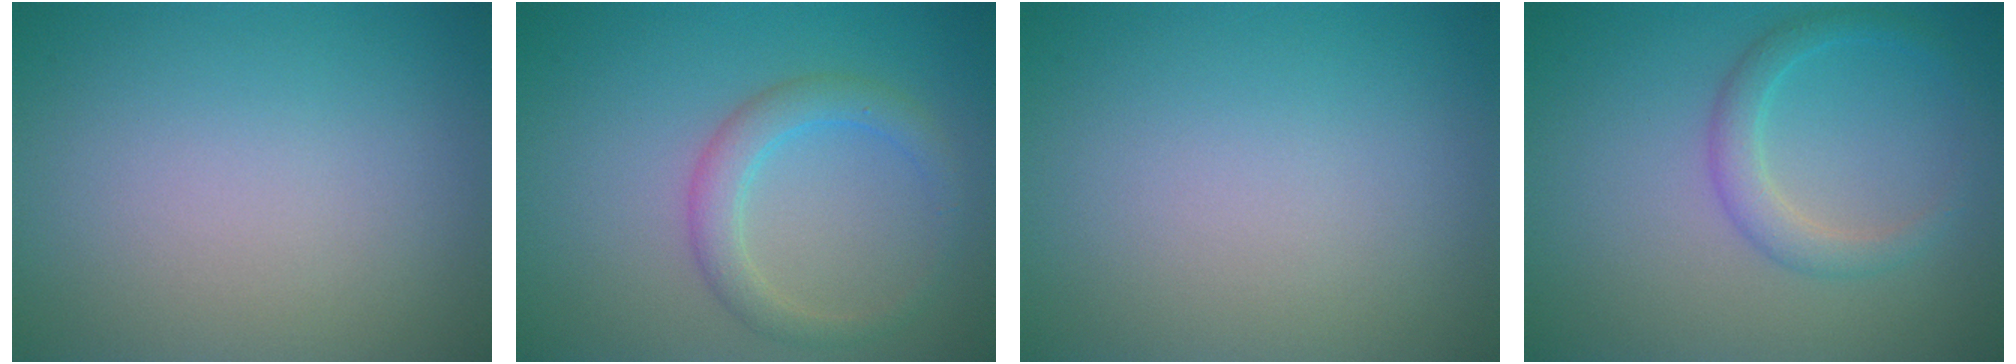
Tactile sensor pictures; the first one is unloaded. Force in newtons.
{"total": 2.8, "press": 2.8, "slide": 0.1}
{"total": 0.0}
{"total": 2.3, "press": 2.3, "slide": 0.2}